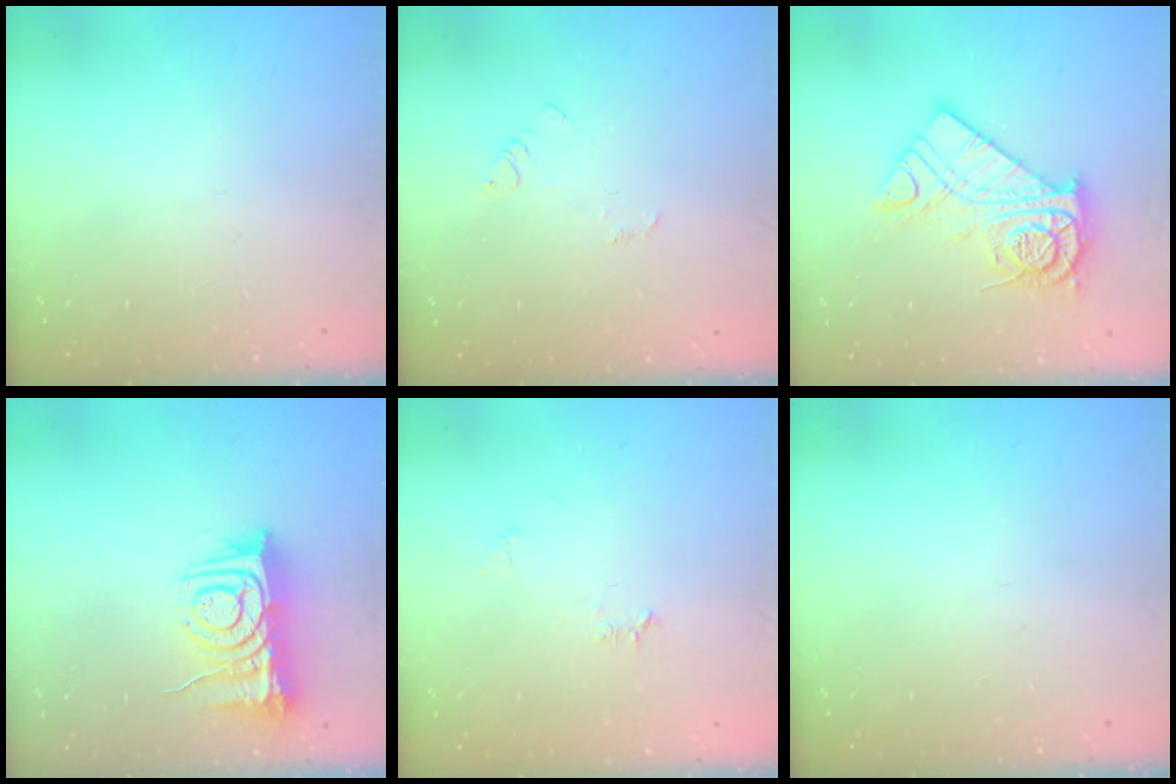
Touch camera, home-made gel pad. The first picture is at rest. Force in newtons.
{"total": 2.9, "press": 2.9, "slide": 0.3}
{"total": 14.0, "press": 13.9, "slide": 1.4}
{"total": 10.2, "press": 10.2, "slide": 1.2}
{"total": 4.9, "press": 4.9, "slide": 0.5}
{"total": 0.0}